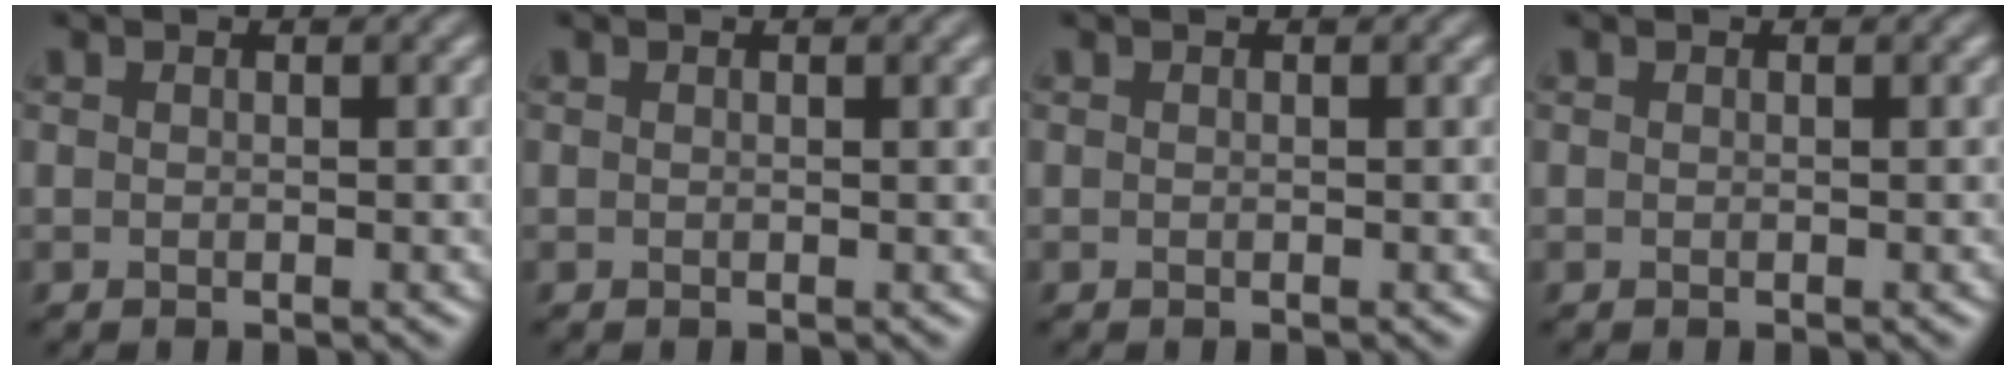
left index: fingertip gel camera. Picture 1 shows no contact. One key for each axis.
{"total": 0.9, "fx": 0.5, "fy": 0.2, "fz": 0.8, "tx": -0.007, "ty": 0.006, "tz": 0.007}
{"total": 0.0}
{"total": 0.0}